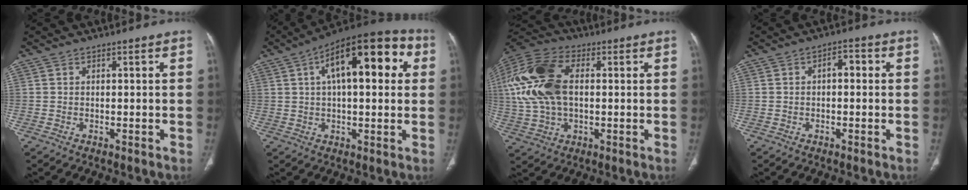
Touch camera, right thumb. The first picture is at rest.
{"total": 19.5, "force": [5.6, 8.2, 16.8], "torque": [-0.222, 0.028, 0.074]}
{"total": 20.2, "force": [2.4, 12.3, 15.8], "torque": [-0.361, 0.014, 0.042]}
{"total": 2.9, "force": [0.1, 1.6, 2.4], "torque": [-0.023, 0.011, -0.006]}